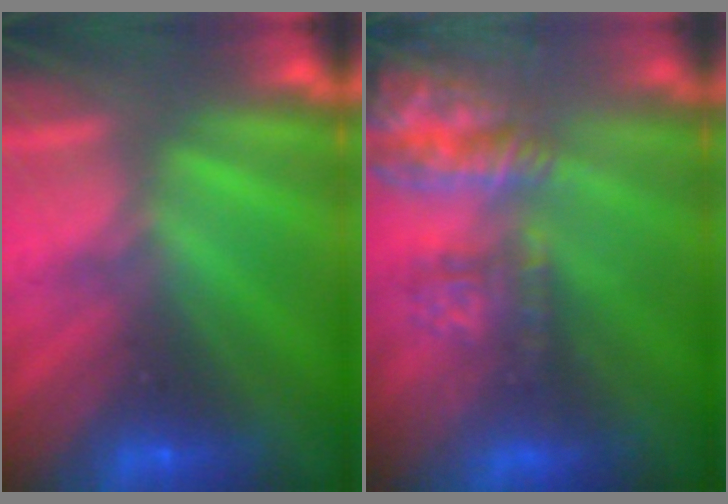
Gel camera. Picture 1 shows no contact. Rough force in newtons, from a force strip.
{"total": 9.7}